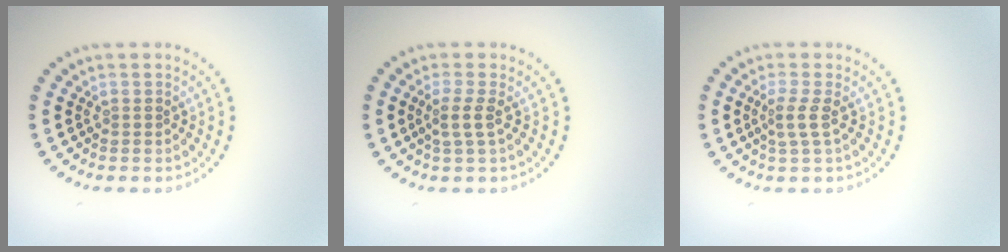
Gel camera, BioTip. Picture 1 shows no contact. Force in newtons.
{"total": 1.8, "press": 1.3, "slide": 1.3}
{"total": 1.8, "press": 1.3, "slide": 1.2}